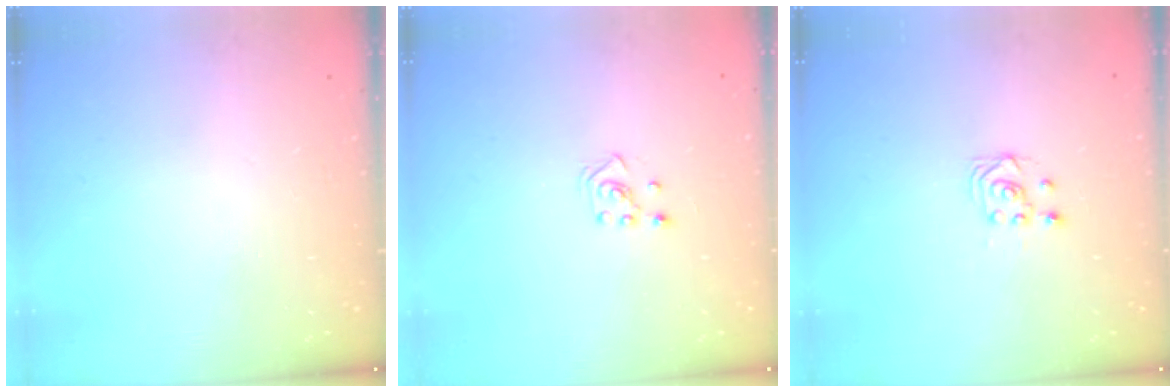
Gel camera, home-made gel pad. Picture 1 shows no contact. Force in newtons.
{"total": 2.6, "press": 2.5, "slide": 0.6}
{"total": 2.7, "press": 2.4, "slide": 1.3}